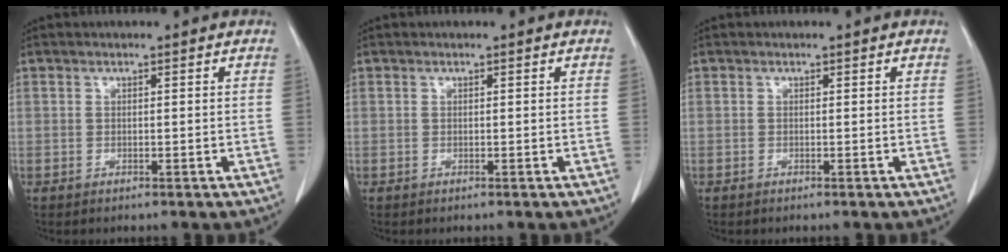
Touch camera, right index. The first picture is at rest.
{"total": 0.0}
{"total": 0.0}